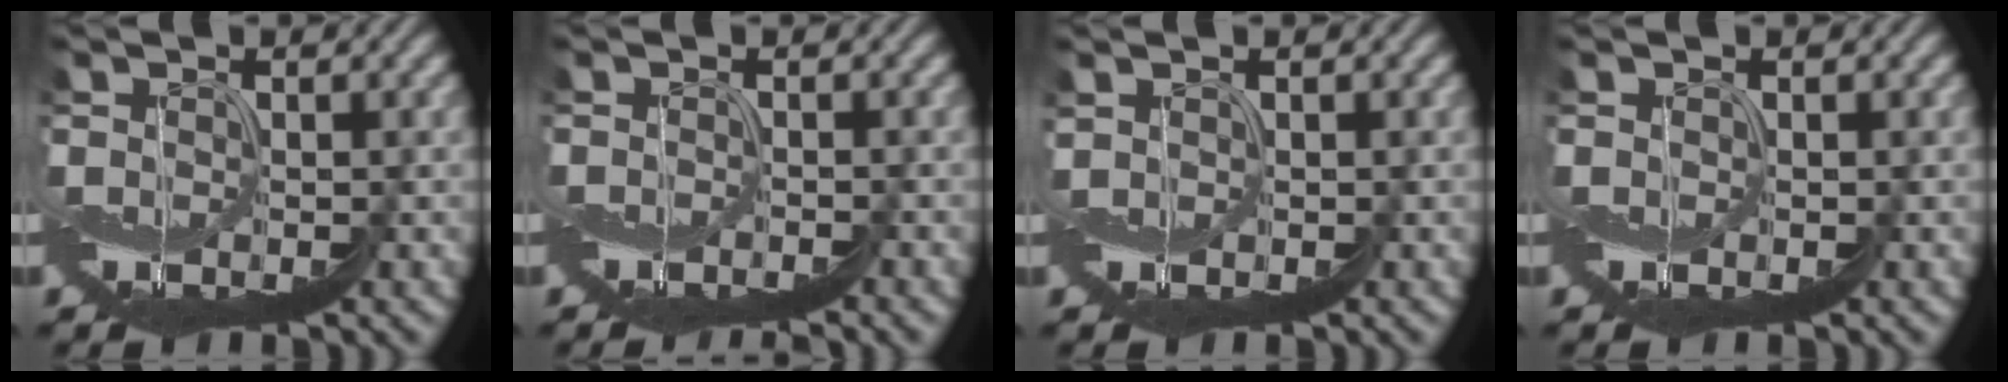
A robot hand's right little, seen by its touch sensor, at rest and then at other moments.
{"total": 2.2, "force": [-2.1, -0.6, 0.1], "torque": [0.003, 0.013, -0.037]}
{"total": 1.0, "force": [0.9, -0.3, -0.4], "torque": [-0.004, 0.002, 0.015]}
{"total": 0.0}